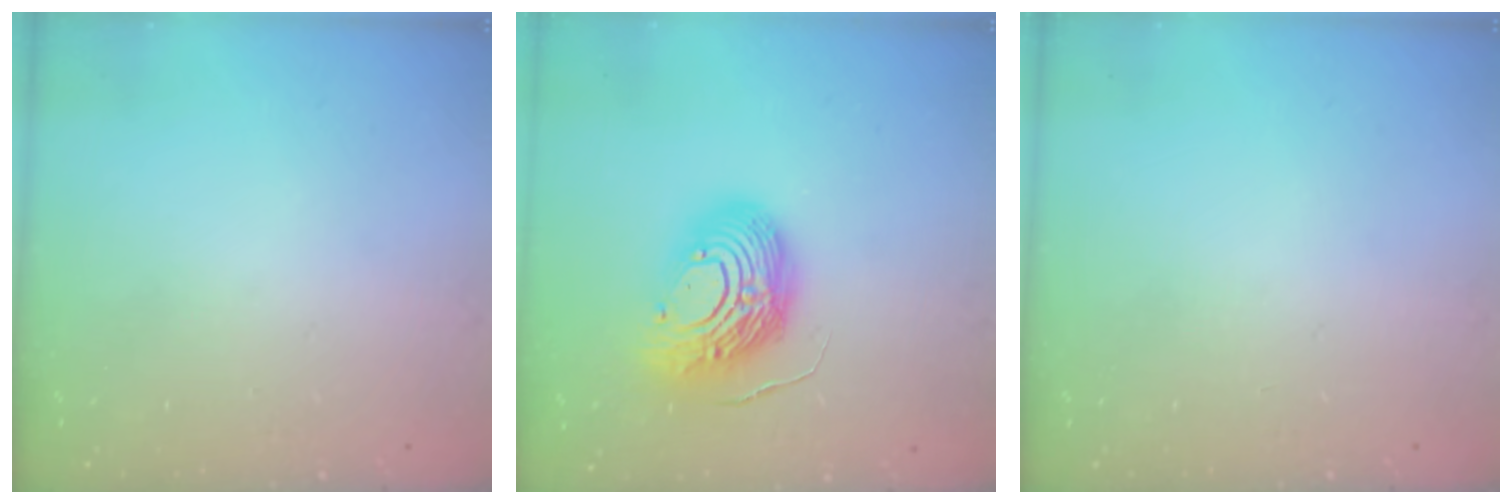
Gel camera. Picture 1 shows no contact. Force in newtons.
{"total": 17.7, "press": 17.6, "slide": 1.6}
{"total": 0.0}